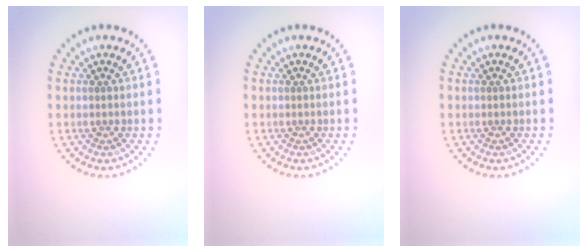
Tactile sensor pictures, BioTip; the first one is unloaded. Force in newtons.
{"total": 0.0}
{"total": 0.0}